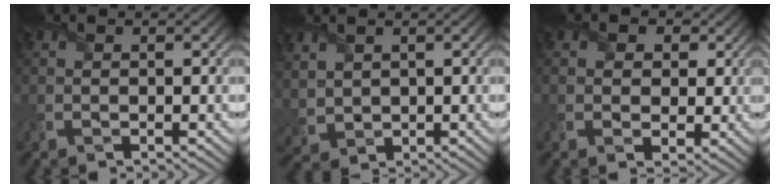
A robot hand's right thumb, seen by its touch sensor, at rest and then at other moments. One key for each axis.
{"total": 3.4, "fx": 1.8, "fy": 2.3, "fz": 1.6, "tx": -0.069, "ty": -0.003, "tz": 0.043}
{"total": 6.6, "fx": 2.2, "fy": 5.4, "fz": 3.0, "tx": -0.062, "ty": -0.001, "tz": 0.024}